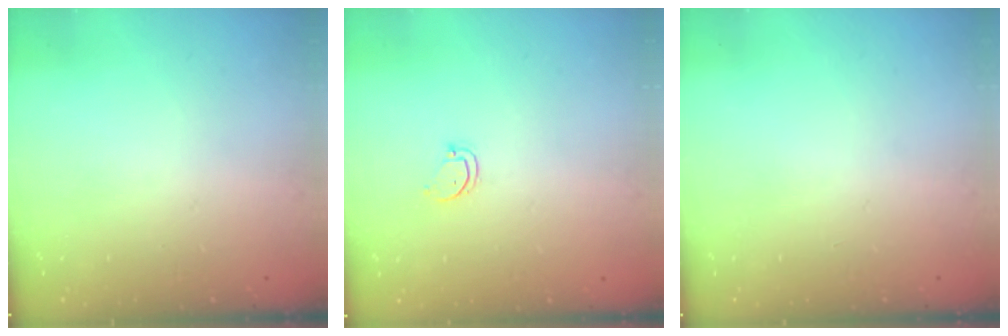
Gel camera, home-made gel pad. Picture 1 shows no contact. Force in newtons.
{"total": 2.6, "press": 2.6, "slide": 0.3}
{"total": 0.0}